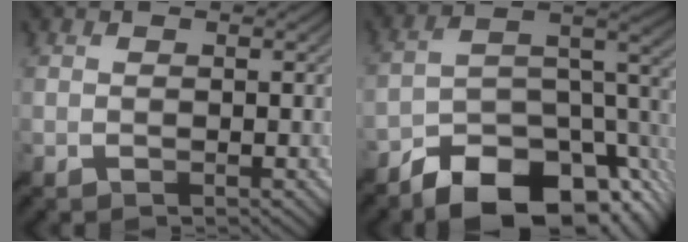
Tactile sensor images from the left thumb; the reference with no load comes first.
{"total": 14.5, "force": [-10.2, 5.6, 8.6], "torque": [-0.158, -0.004, -0.176]}